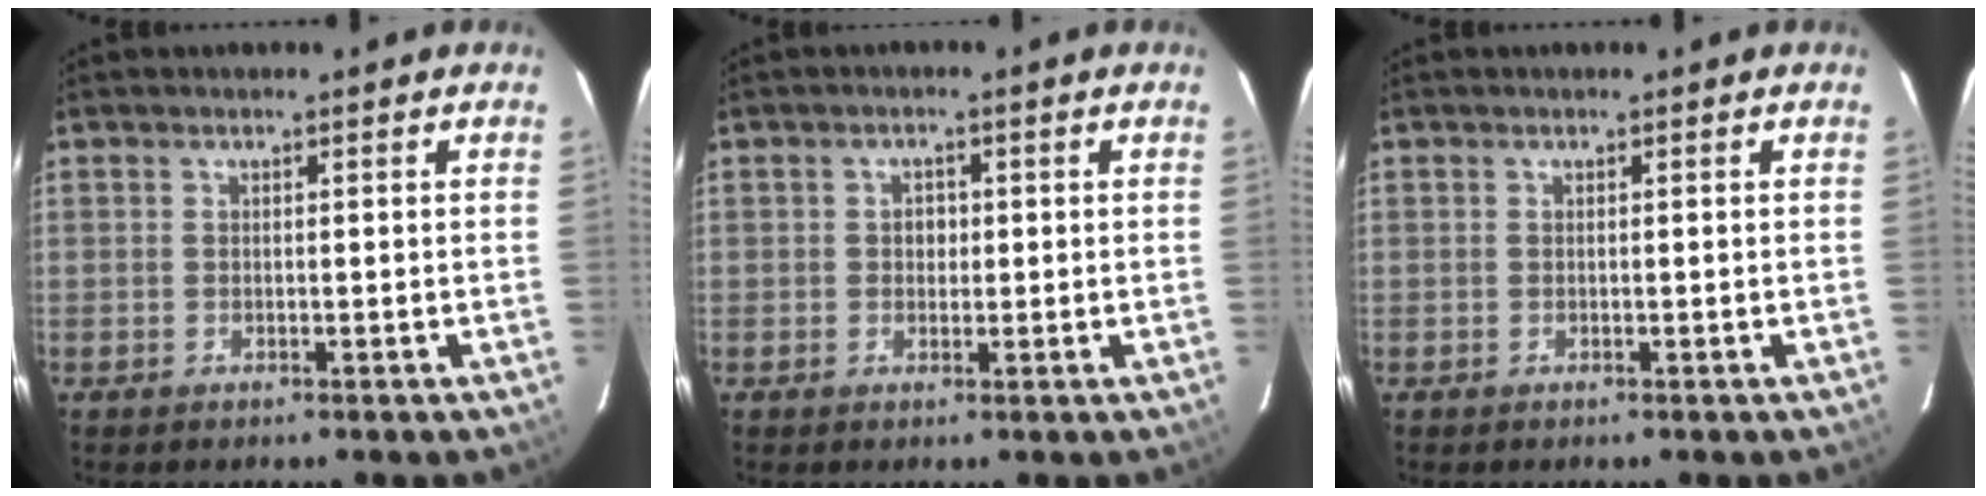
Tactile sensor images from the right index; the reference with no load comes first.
{"total": 1.9, "force": [0.0, 1.7, 0.7], "torque": [-0.011, 0.006, -0.002]}
{"total": 0.0}